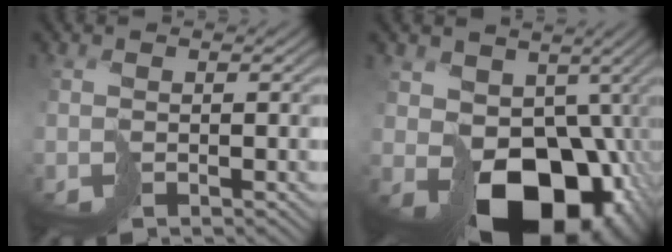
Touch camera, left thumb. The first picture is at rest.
{"total": 18.9, "force": [-3.7, 13.6, 12.5], "torque": [-0.189, -0.052, -0.034]}